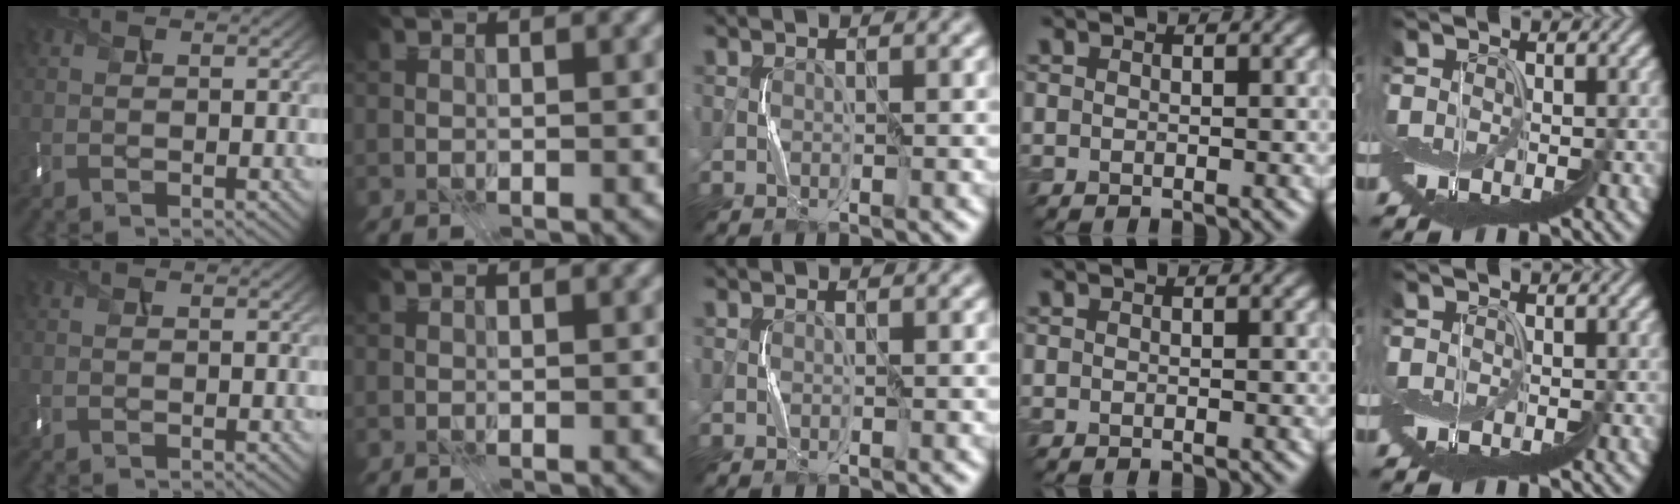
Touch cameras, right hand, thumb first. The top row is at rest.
{}